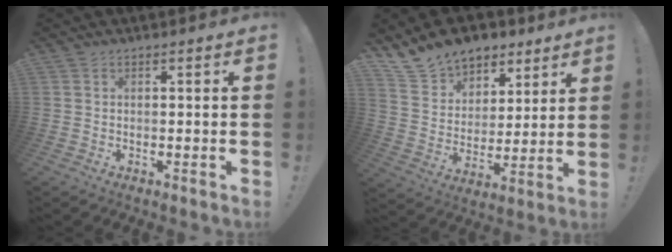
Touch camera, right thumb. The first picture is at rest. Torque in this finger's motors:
{"motor_torque": [0.05, 0.21, 0.16, 0.16, 0.05]}